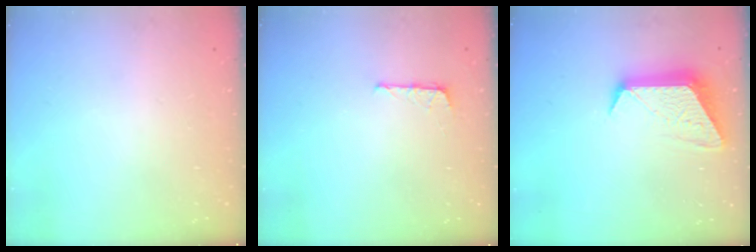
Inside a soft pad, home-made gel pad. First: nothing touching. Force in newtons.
{"total": 5.1, "press": 5.1, "slide": 0.3}
{"total": 11.4, "press": 11.4, "slide": 0.9}